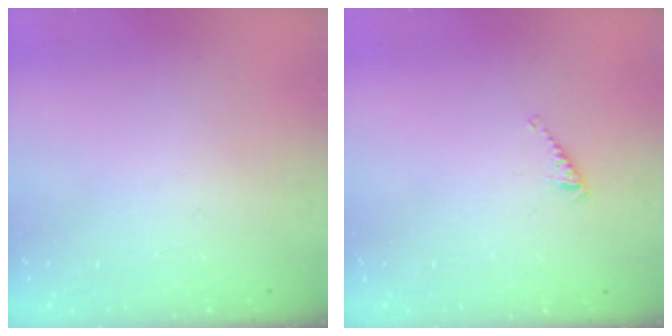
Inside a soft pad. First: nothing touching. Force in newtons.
{"total": 2.9, "press": 2.9, "slide": 0.5}